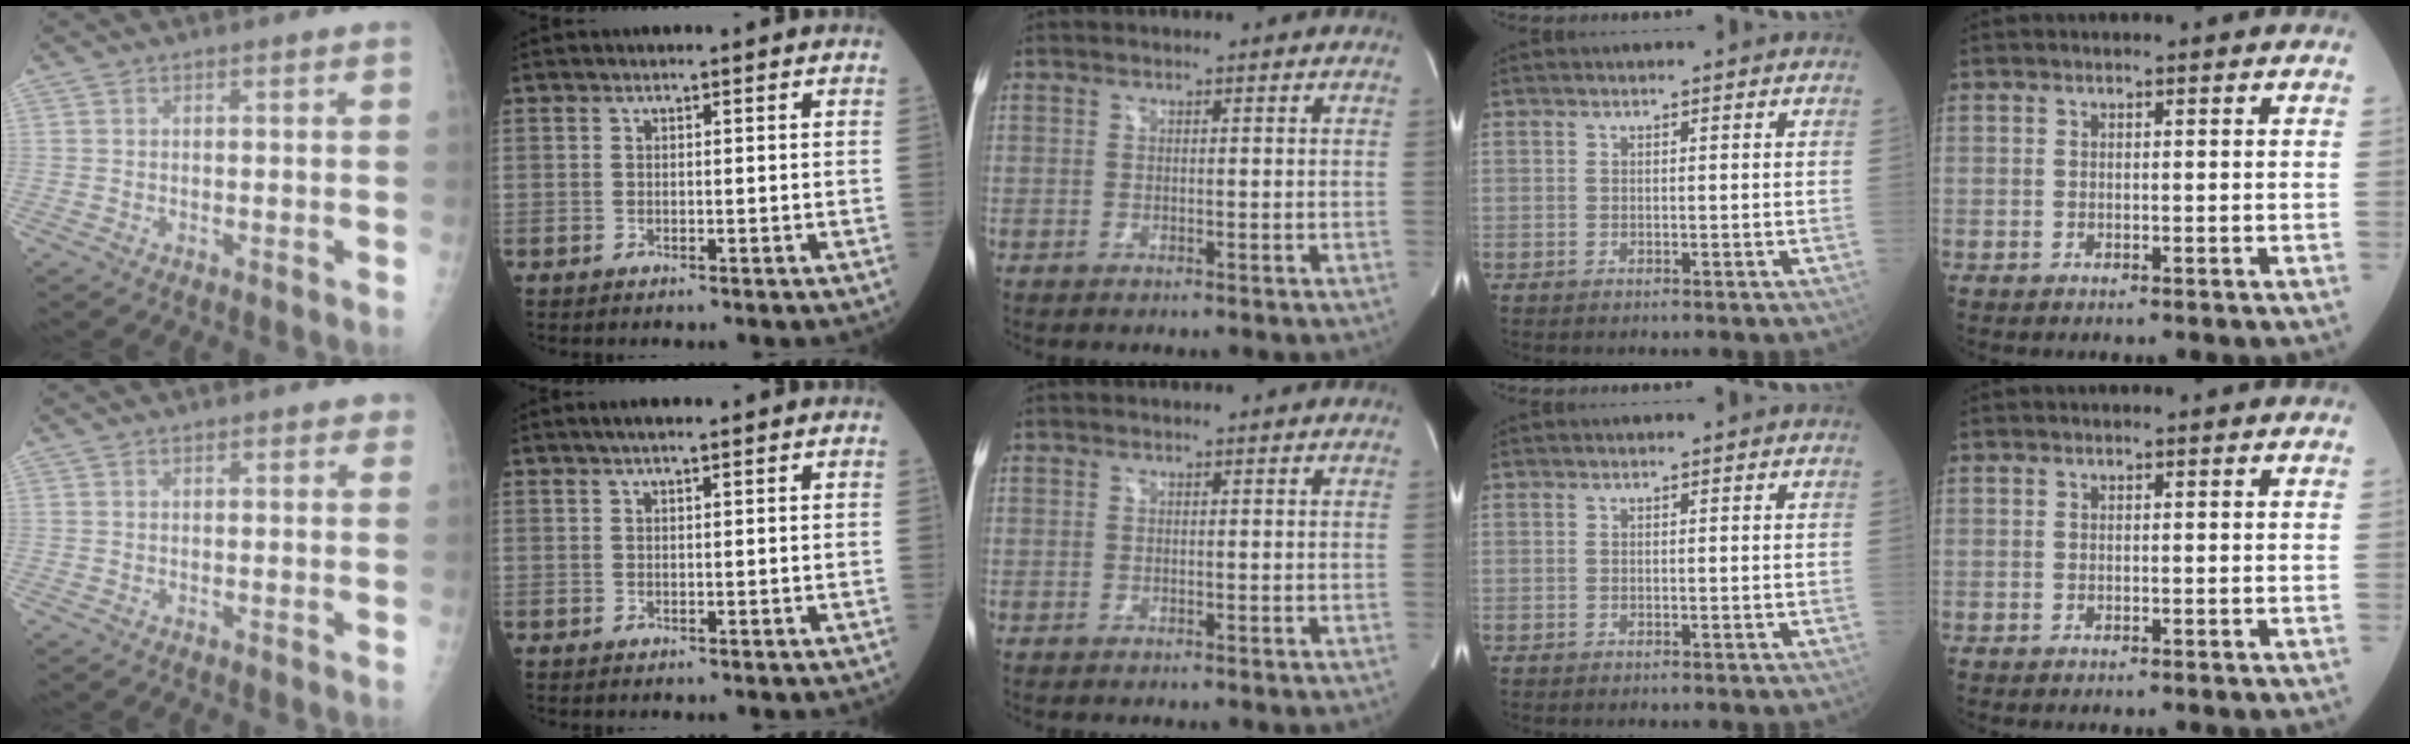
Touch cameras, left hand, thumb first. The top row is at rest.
{"thumb": {"total": 1.2, "force": [0.8, 0.7, 0.5], "torque": [0.008, -0.002, 0.004]}, "index": {"total": 2.6, "force": [1.9, 0.2, 1.7], "torque": [-0.027, 0.017, 0.030]}}